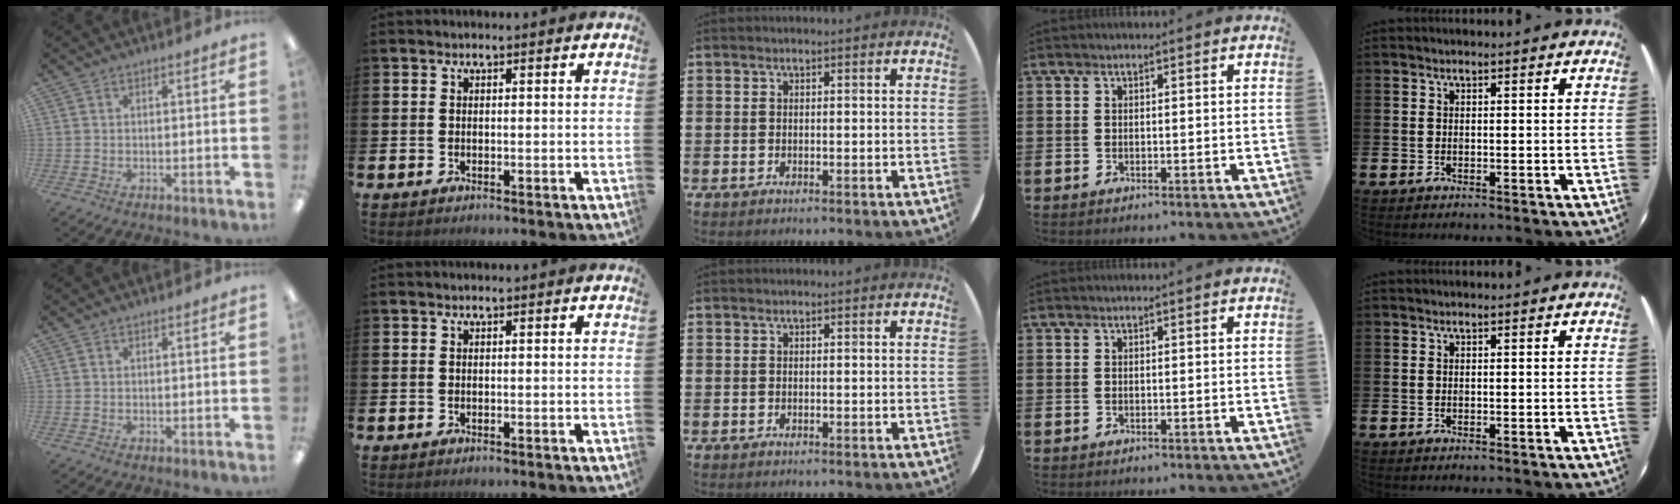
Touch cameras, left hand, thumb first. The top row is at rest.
{}